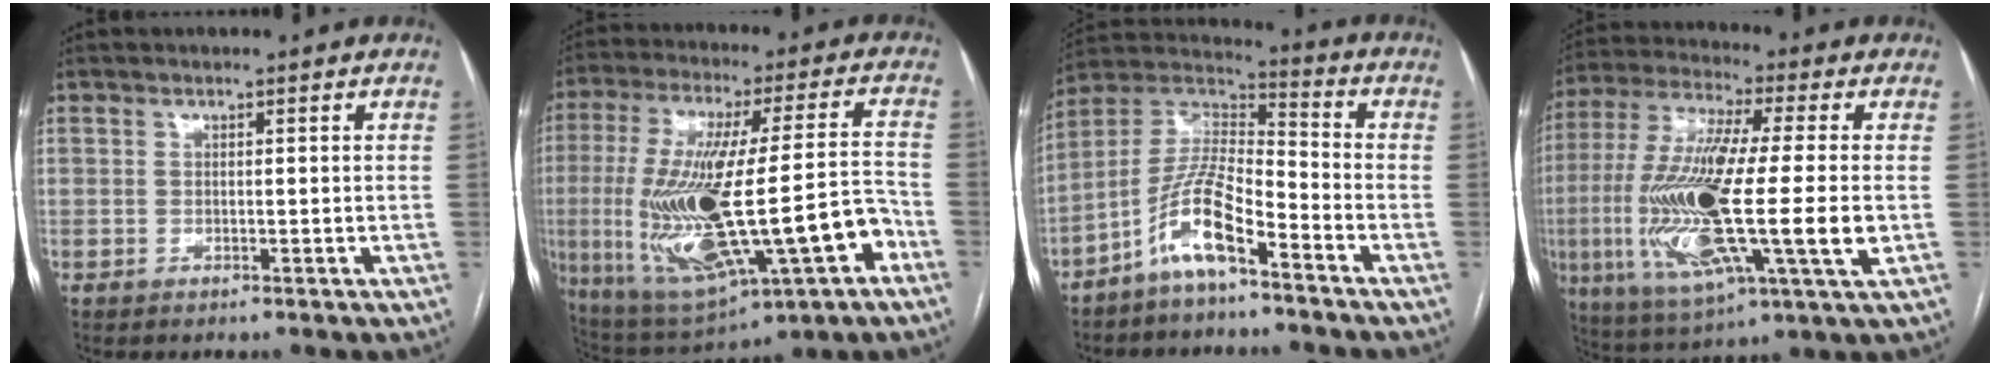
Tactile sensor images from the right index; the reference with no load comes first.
{"total": 24.2, "force": [-6.0, 5.5, 22.8], "torque": [-0.437, 0.001, -0.071]}
{"total": 10.7, "force": [-6.4, 2.4, 8.2], "torque": [-0.175, 0.015, -0.125]}
{"total": 22.3, "force": [-2.5, 2.8, 21.9], "torque": [-0.453, -0.020, -0.043]}